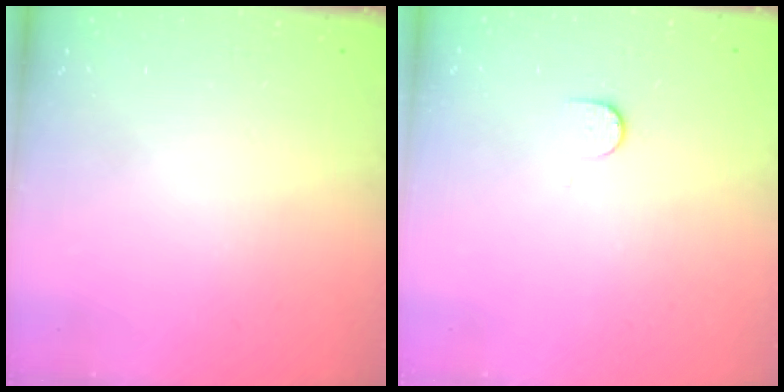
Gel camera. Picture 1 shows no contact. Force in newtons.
{"total": 5.7, "press": 5.6, "slide": 0.6}